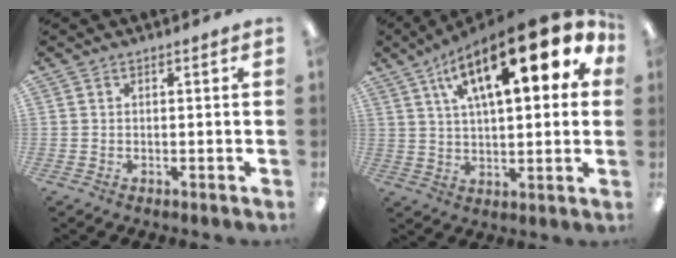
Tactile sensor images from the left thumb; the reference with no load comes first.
{"total": 22.0, "force": [10.2, 8.6, 17.5], "torque": [-0.271, -0.041, 0.155]}